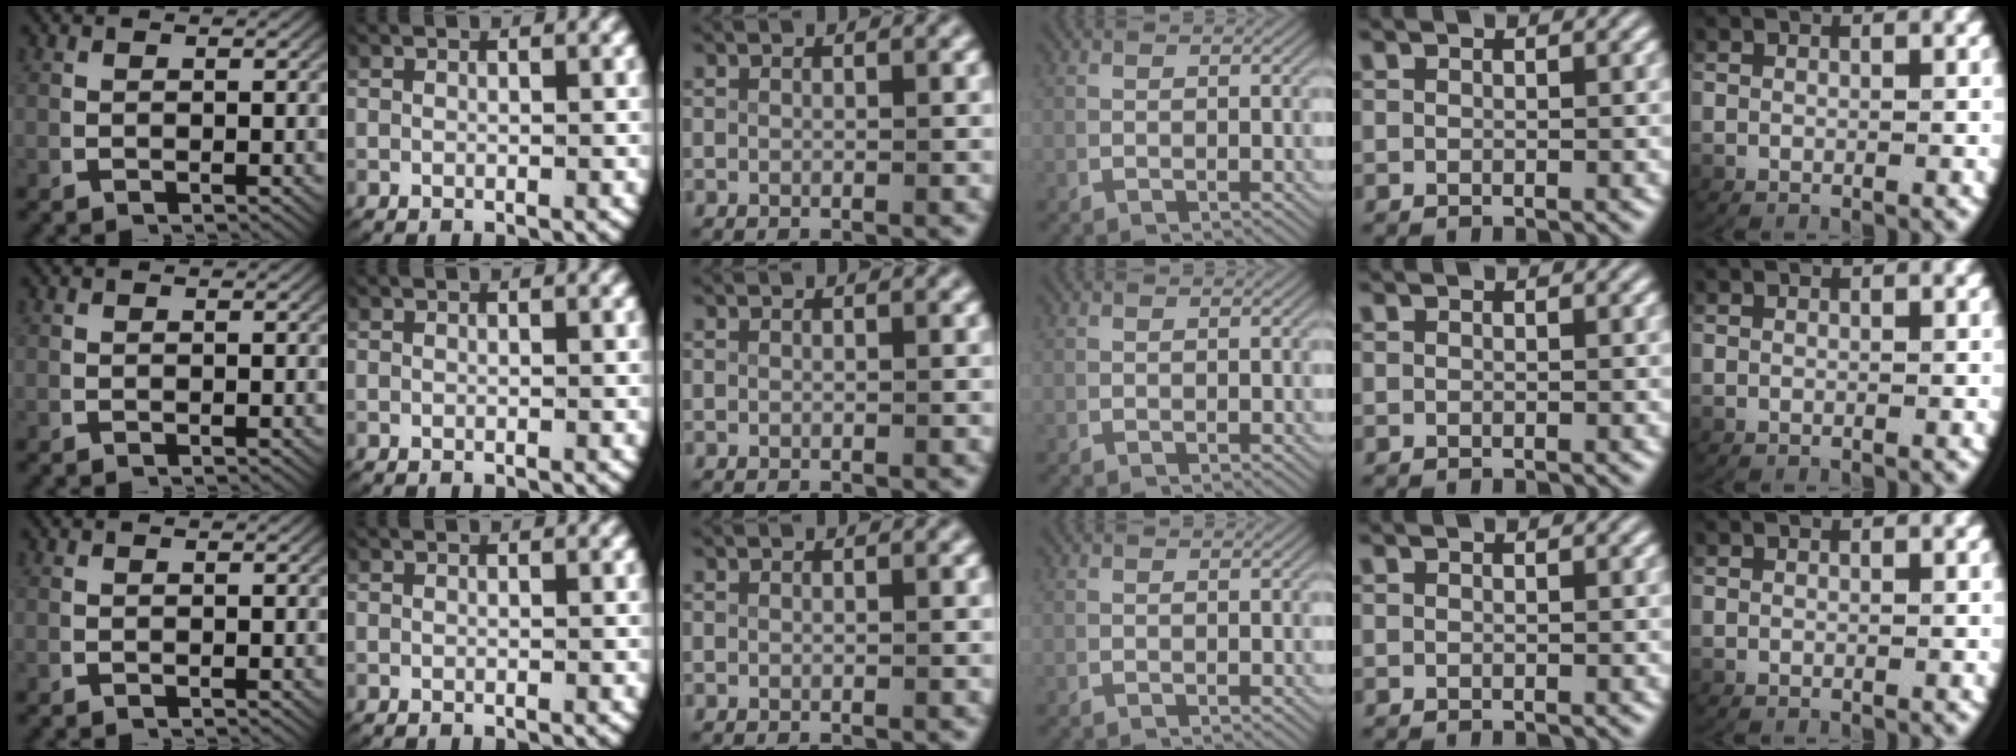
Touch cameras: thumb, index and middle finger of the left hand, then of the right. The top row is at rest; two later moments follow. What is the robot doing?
{"motion": "lift_and_place", "object": "keyboard"}